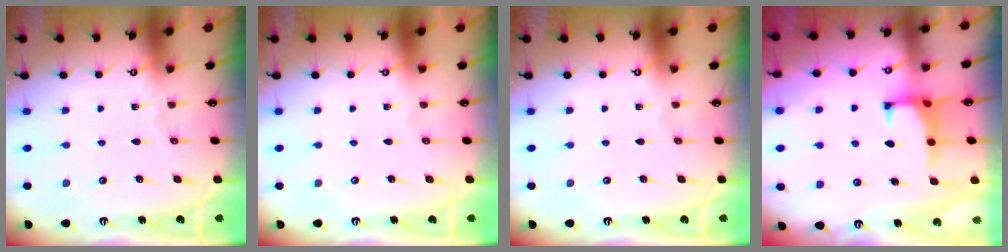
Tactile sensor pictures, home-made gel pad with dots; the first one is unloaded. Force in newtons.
{"total": 0.0}
{"total": 0.0}
{"total": 1.6, "press": 1.5, "slide": 0.6}